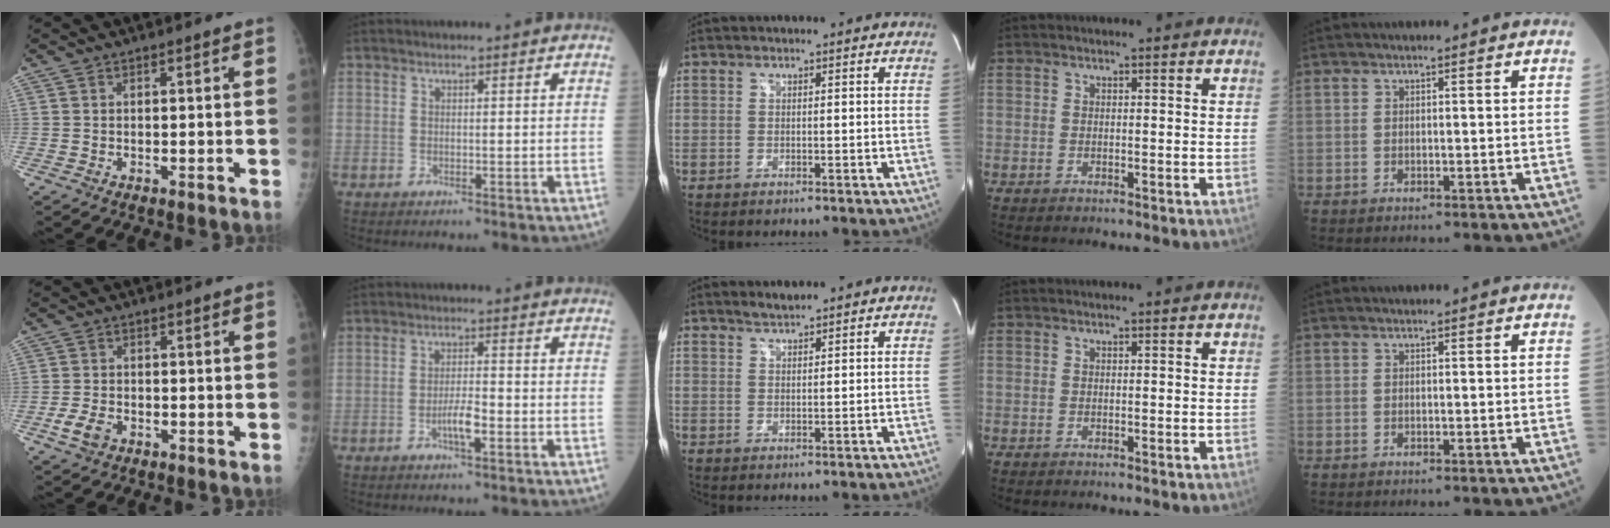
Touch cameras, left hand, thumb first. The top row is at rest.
{"thumb": {"total": 3.9, "force": [-1.7, 2.6, 2.4], "torque": [-0.047, 0.004, -0.031]}, "index": {"total": 3.3, "force": [-1.6, 0.5, 2.9], "torque": [-0.057, -0.001, -0.031]}, "middle": {"total": 1.9, "force": [1.8, 0.1, 0.5], "torque": [-0.015, 0.004, 0.038]}}